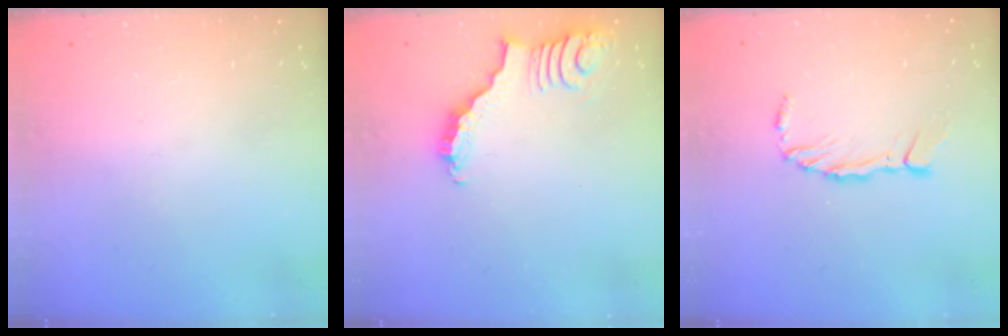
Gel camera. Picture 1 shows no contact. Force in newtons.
{"total": 3.7, "press": 3.7, "slide": 0.7}
{"total": 5.5, "press": 5.5, "slide": 0.9}